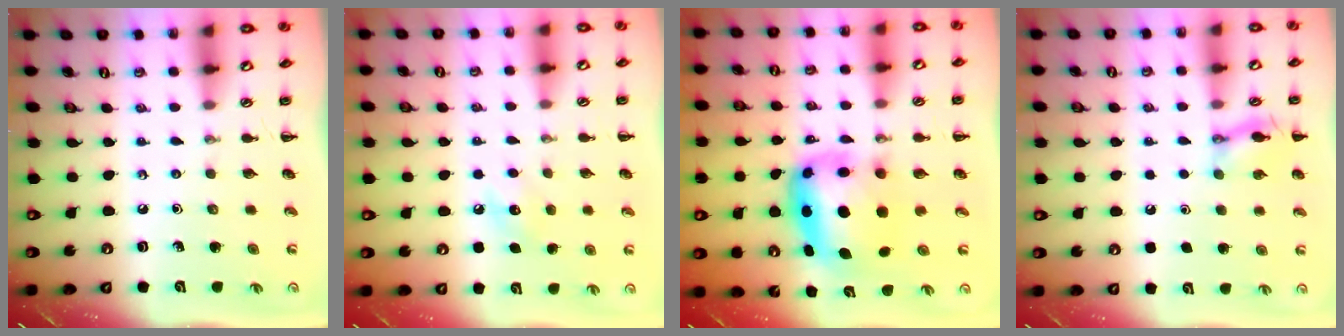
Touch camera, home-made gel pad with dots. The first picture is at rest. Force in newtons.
{"total": 8.0, "press": 7.7, "slide": 2.2}
{"total": 7.8, "press": 7.5, "slide": 2.0}
{"total": 1.6, "press": 1.6, "slide": 0.1}